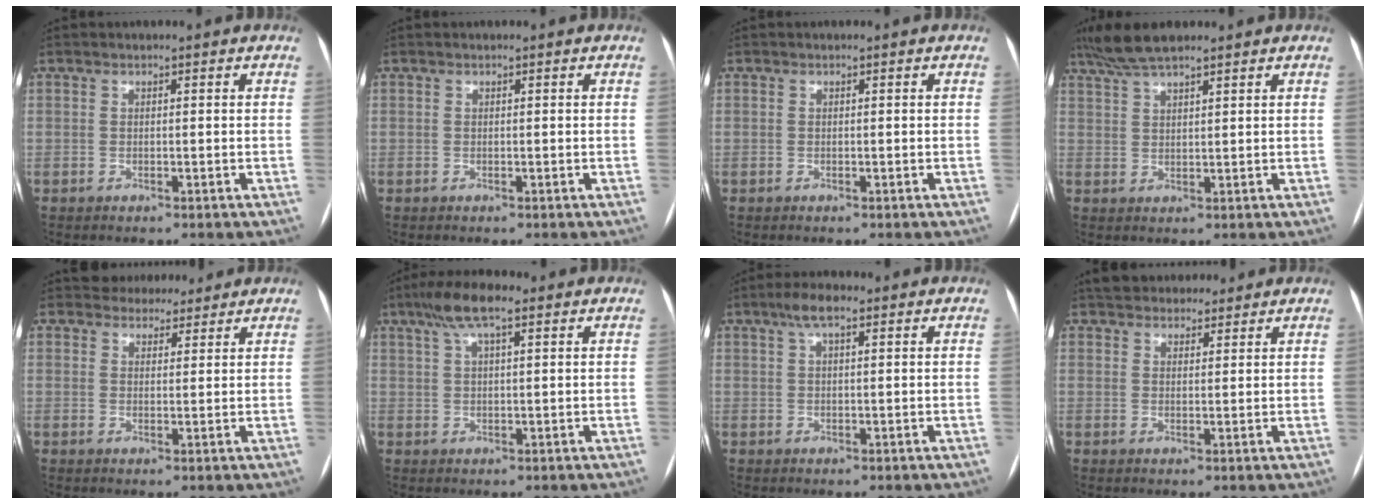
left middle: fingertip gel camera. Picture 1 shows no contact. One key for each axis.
{"total": 0.0}
{"total": 0.0}
{"total": 6.7, "fx": 5.5, "fy": 0.9, "fz": 3.8, "tx": -0.074, "ty": 0.030, "tz": 0.102}
{"total": 4.7, "fx": 4.2, "fy": 2.1, "fz": 0.1, "tx": 0.006, "ty": 0.006, "tz": 0.054}
{"total": 6.8, "fx": 4.1, "fy": 1.5, "fz": 5.3, "tx": -0.106, "ty": 0.025, "tz": 0.072}
{"total": 4.0, "fx": 2.3, "fy": 1.0, "fz": 3.1, "tx": -0.063, "ty": 0.017, "tz": 0.043}
{"total": 8.2, "fx": 7.3, "fy": 3.2, "fz": 2.2, "tx": -0.017, "ty": 0.024, "tz": 0.107}